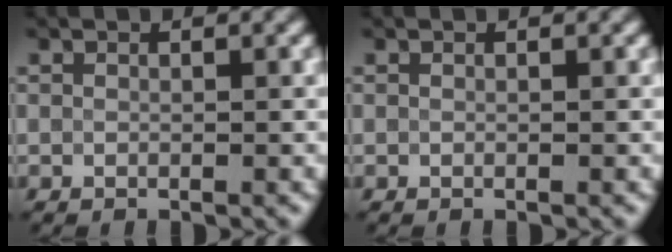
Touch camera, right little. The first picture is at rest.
{"total": 0.0}